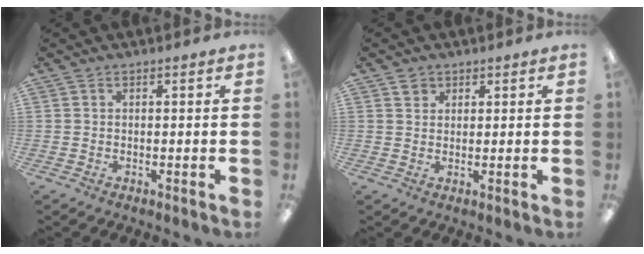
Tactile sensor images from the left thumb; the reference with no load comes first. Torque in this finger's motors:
{"motor_torque": [0.31, 0.11, 0.36, -0.08, -0.01]}